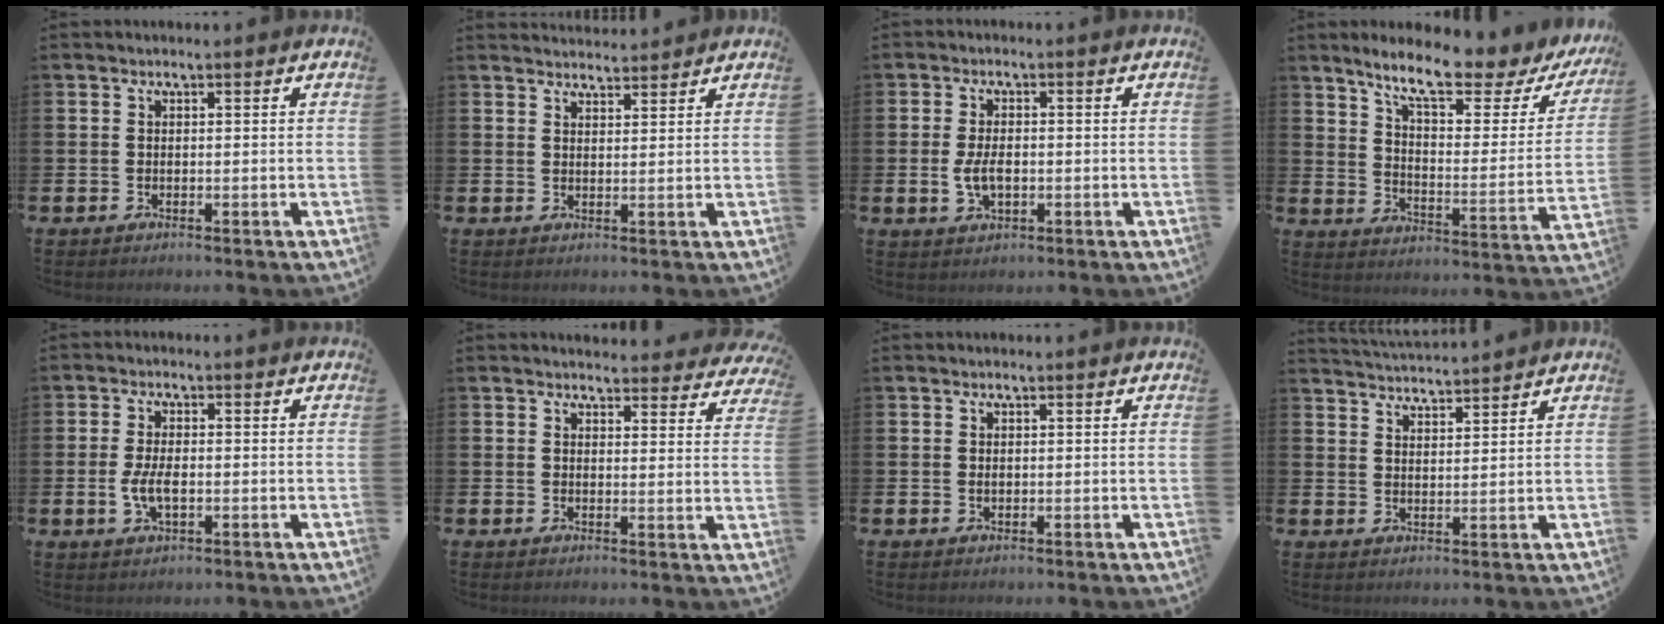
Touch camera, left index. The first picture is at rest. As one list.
[{"total": 2.9, "force": [2.8, 0.4, -0.1], "torque": [0.011, -0.019, 0.048]}, {"total": 3.7, "force": [-0.5, 2.2, 2.9], "torque": [-0.055, 0.000, -0.013]}, {"total": 9.6, "force": [8.1, 1.5, 5.0], "torque": [-0.115, -0.052, 0.132]}, {"total": 3.7, "force": [-0.5, 1.8, 3.2], "torque": [-0.059, -0.001, -0.013]}, {"total": 3.3, "force": [3.3, 0.7, 0.0], "torque": [0.004, -0.021, 0.057]}, {"total": 0.5, "force": [0.1, 0.4, 0.4], "torque": [-0.001, 0.000, -0.001]}, {"total": 3.9, "force": [3.9, -0.1, 0.0], "torque": [-0.003, -0.027, 0.069]}]